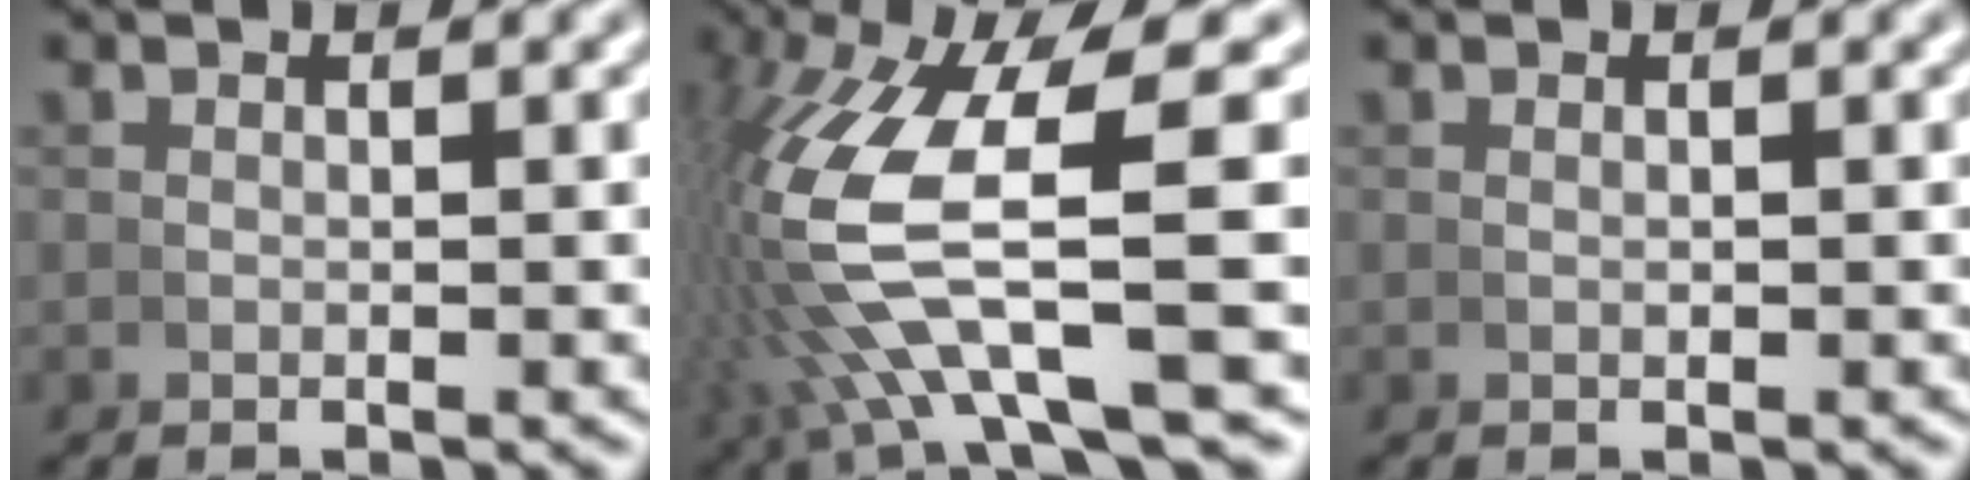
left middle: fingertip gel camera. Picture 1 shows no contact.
{"total": 10.5, "force": [0.3, 4.6, 9.4], "torque": [-0.218, -0.015, 0.017]}
{"total": 0.0}